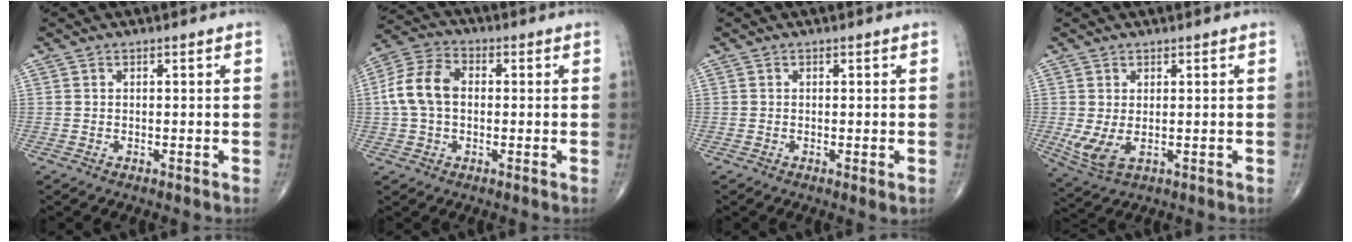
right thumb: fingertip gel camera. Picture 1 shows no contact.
{"total": 9.7, "force": [0.2, 6.6, 7.0], "torque": [-0.141, 0.029, -0.004]}
{"total": 1.1, "force": [-0.2, 0.3, 1.0], "torque": [-0.020, -0.005, -0.005]}
{"total": 5.1, "force": [-0.1, 2.6, 4.4], "torque": [-0.098, -0.004, 0.012]}